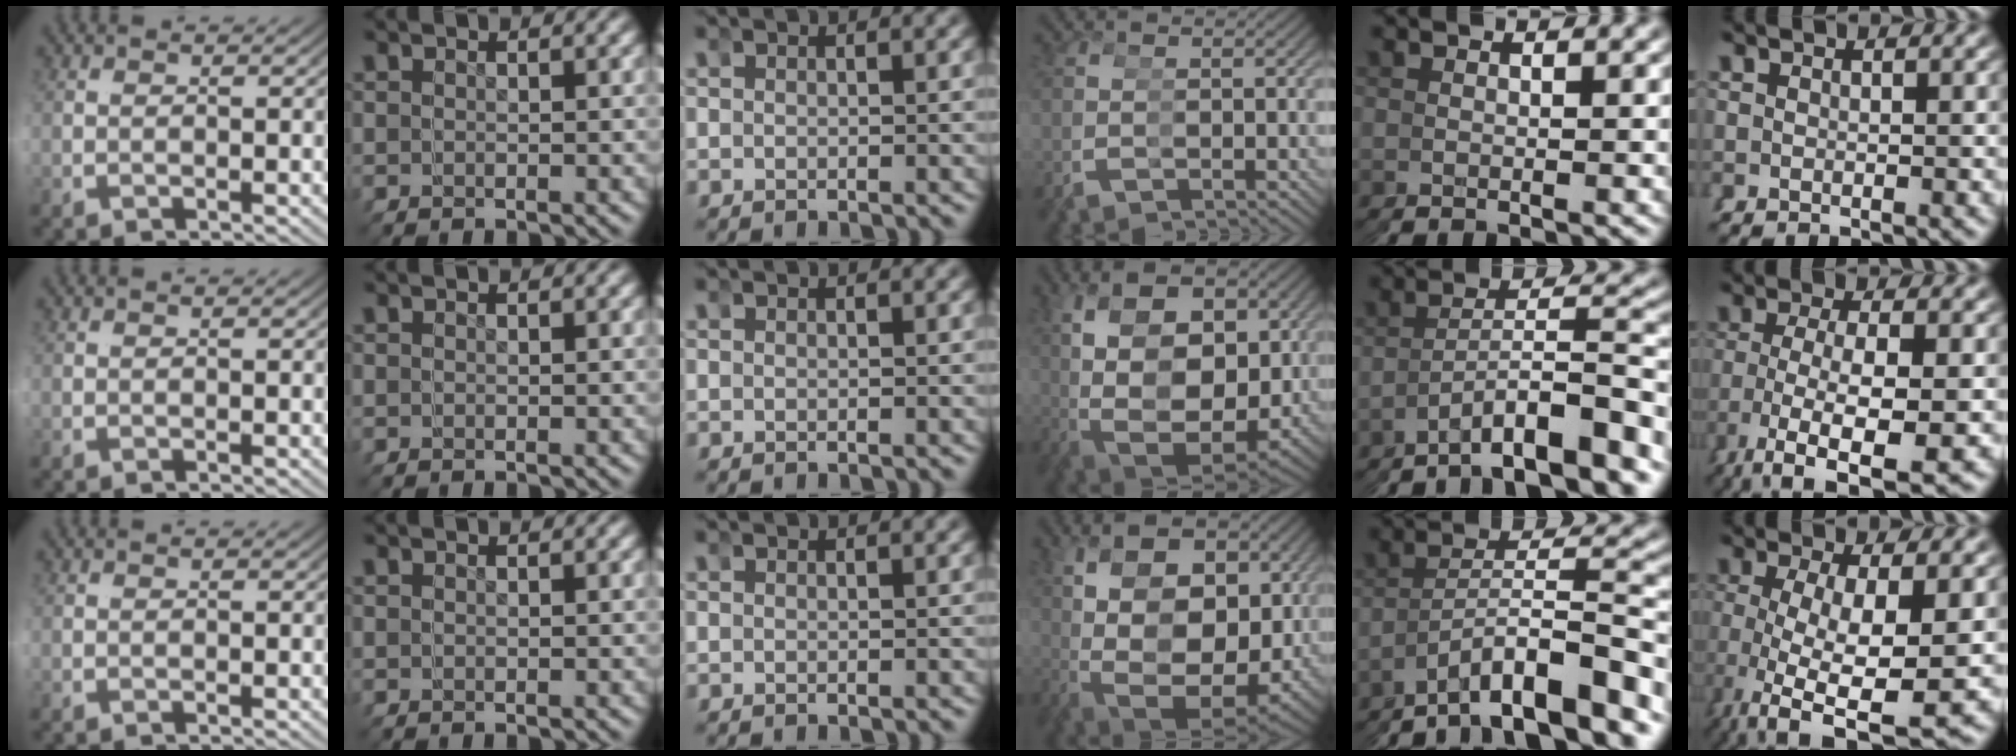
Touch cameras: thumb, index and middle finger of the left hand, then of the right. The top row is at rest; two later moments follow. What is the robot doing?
{"motion": "grasp_and_lifting", "object": "bandage"}